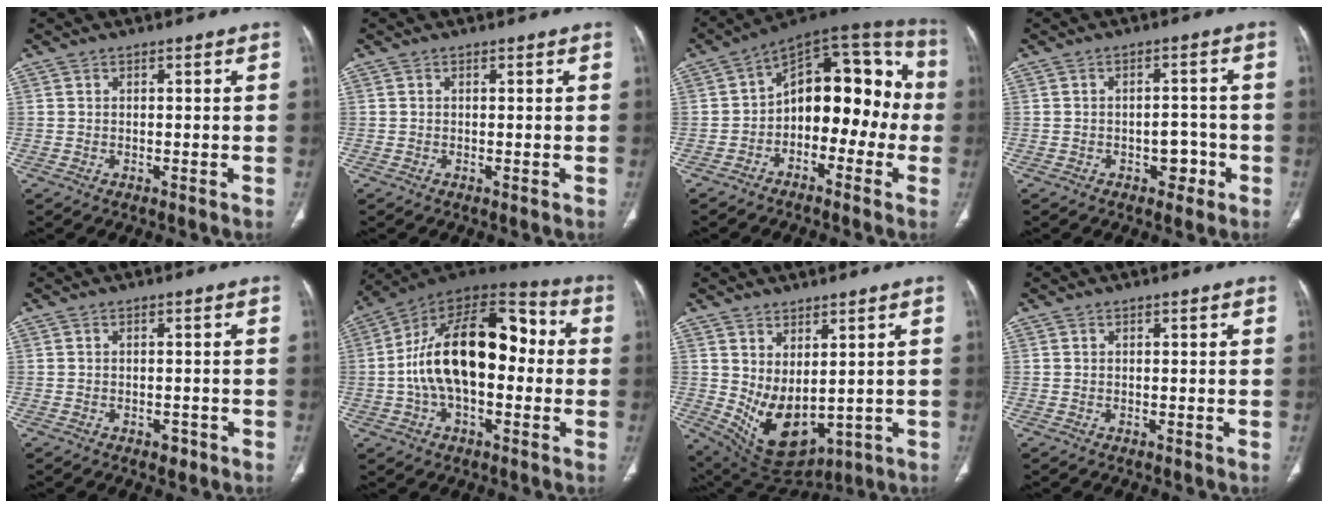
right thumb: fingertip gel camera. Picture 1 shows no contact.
{"total": 0.0}
{"total": 16.9, "force": [-2.2, 10.5, 13.1], "torque": [-0.124, 0.064, -0.048]}
{"total": 4.3, "force": [-1.9, 2.8, 2.6], "torque": [-0.012, 0.021, -0.026]}
{"total": 1.7, "force": [-1.0, 1.0, 0.9], "torque": [-0.004, 0.003, -0.012]}
{"total": 22.3, "force": [-0.1, 12.3, 18.6], "torque": [-0.301, 0.047, -0.009]}
{"total": 11.1, "force": [0.7, 6.3, 9.2], "torque": [-0.144, -0.026, 0.048]}
{"total": 0.0}